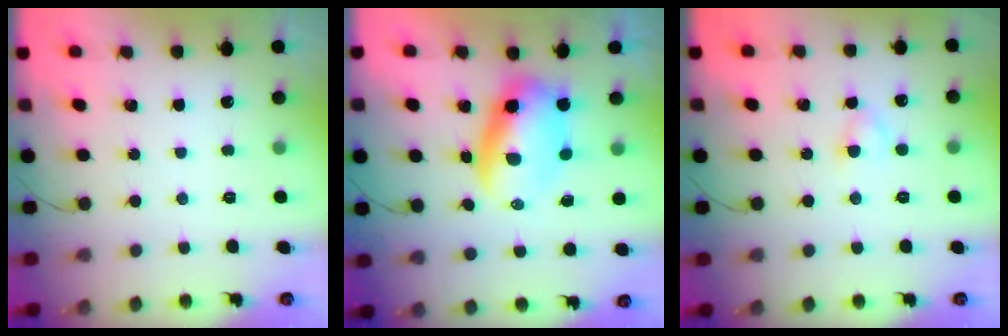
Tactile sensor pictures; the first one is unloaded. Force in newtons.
{"total": 7.9, "press": 7.6, "slide": 2.4}
{"total": 2.9, "press": 2.8, "slide": 0.8}